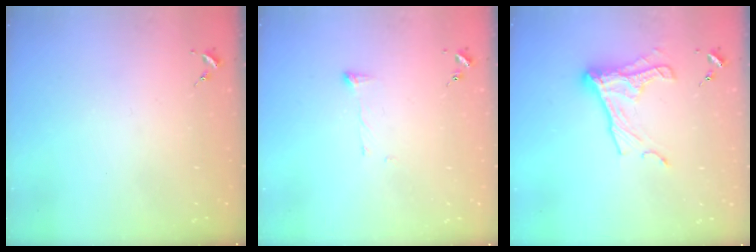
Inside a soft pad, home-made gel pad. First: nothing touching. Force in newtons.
{"total": 3.6, "press": 3.6, "slide": 0.6}
{"total": 14.7, "press": 14.6, "slide": 1.1}